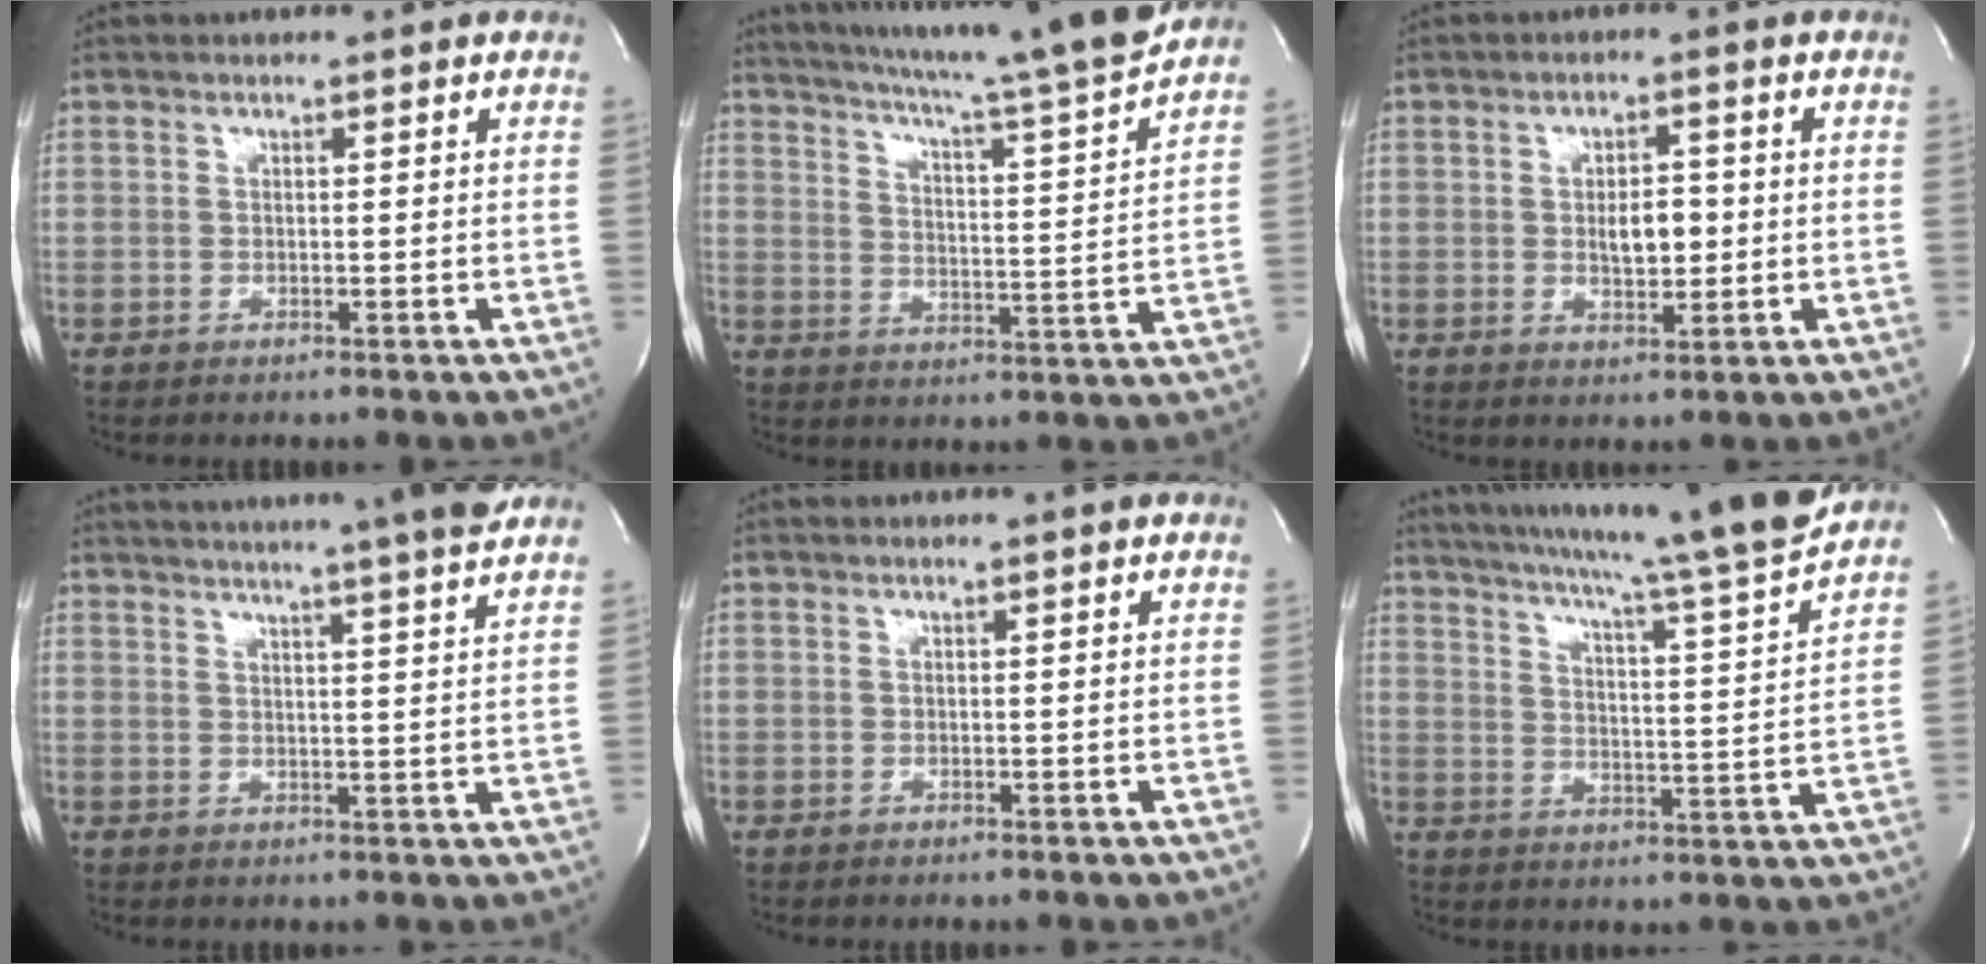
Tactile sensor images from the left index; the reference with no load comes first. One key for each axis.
{"total": 19.0, "fx": 16.9, "fy": -1.4, "fz": 8.6, "tx": -0.142, "ty": -0.043, "tz": 0.233}
{"total": 4.5, "fx": -0.4, "fy": 2.1, "fz": 4.0, "tx": -0.061, "ty": -0.003, "tz": -0.001}
{"total": 16.6, "fx": 14.7, "fy": -0.9, "fz": 7.7, "tx": -0.131, "ty": -0.016, "tz": 0.188}
{"total": 0.0}
{"total": 20.3, "fx": 17.8, "fy": -1.7, "fz": 9.6, "tx": -0.159, "ty": -0.047, "tz": 0.244}